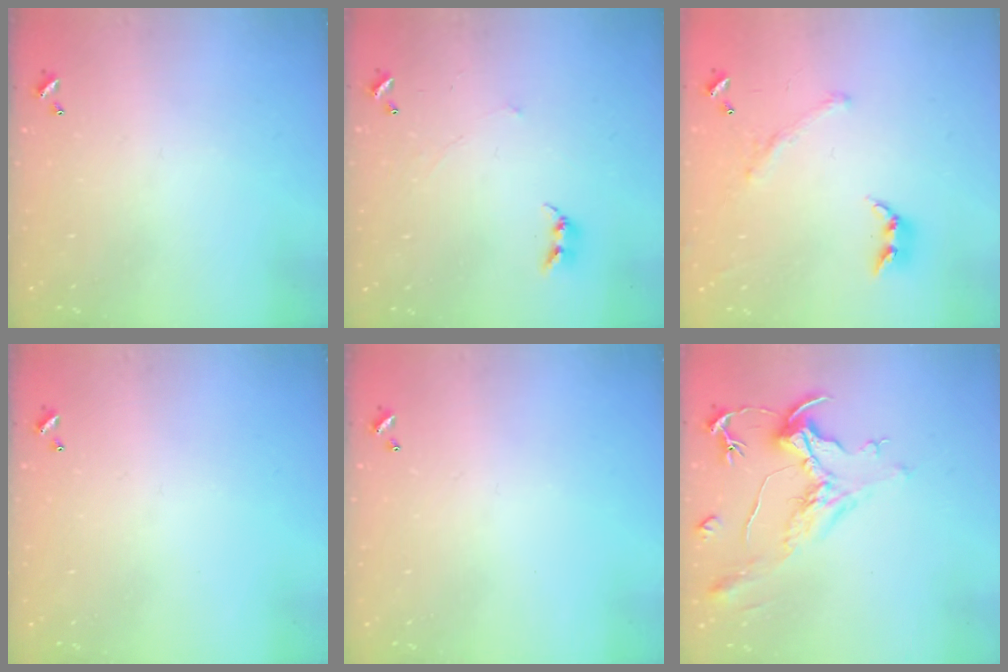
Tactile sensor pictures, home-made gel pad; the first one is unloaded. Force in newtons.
{"total": 2.7, "press": 2.7, "slide": 0.3}
{"total": 1.5, "press": 1.0, "slide": 1.2}
{"total": 0.0}
{"total": 0.0}
{"total": 2.1, "press": 1.6, "slide": 1.4}